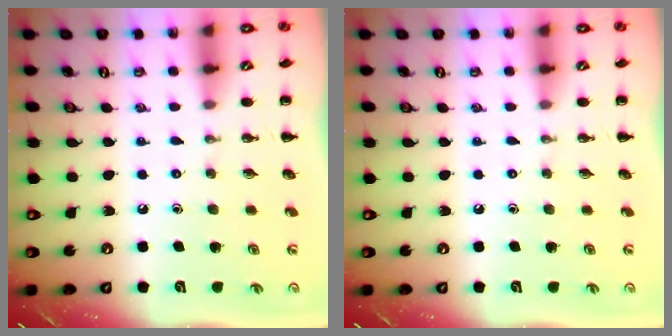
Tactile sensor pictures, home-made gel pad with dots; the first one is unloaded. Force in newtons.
{"total": 0.0}